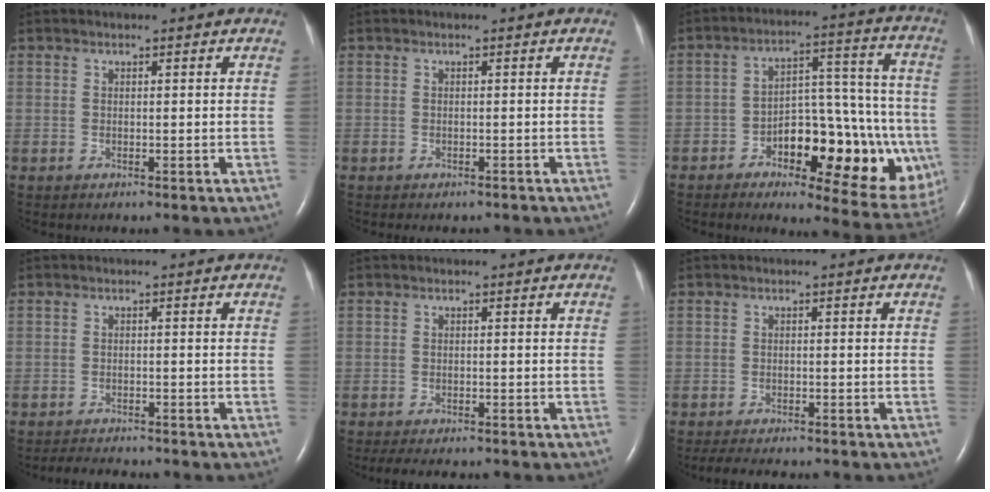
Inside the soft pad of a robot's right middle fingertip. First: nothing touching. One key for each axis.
{"total": 3.1, "fx": -2.7, "fy": 1.2, "fz": 1.0, "tx": -0.013, "ty": -0.003, "tz": -0.029}
{"total": 20.0, "fx": -6.6, "fy": 7.1, "fz": 17.5, "tx": -0.171, "ty": 0.031, "tz": -0.075}
{"total": 4.7, "fx": -4.4, "fy": 0.8, "fz": 1.4, "tx": -0.025, "ty": -0.009, "tz": -0.064}
{"total": 7.2, "fx": -6.2, "fy": 1.9, "fz": 3.1, "tx": -0.046, "ty": -0.007, "tz": -0.084}
{"total": 6.8, "fx": -5.9, "fy": 1.5, "fz": 3.0, "tx": -0.049, "ty": -0.011, "tz": -0.084}